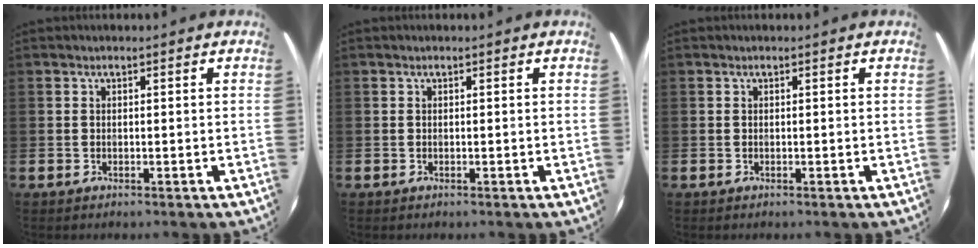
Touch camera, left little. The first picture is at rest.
{"total": 0.0}
{"total": 0.0}